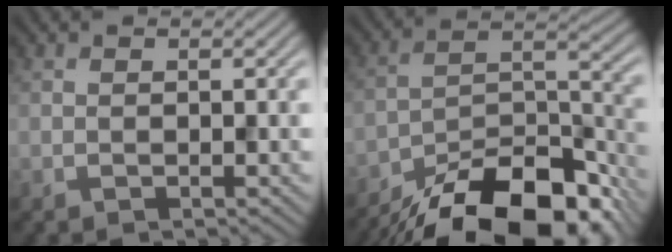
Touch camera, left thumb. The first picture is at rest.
{"total": 18.4, "force": [-14.7, 6.4, 9.0], "torque": [-0.174, -0.032, -0.215]}